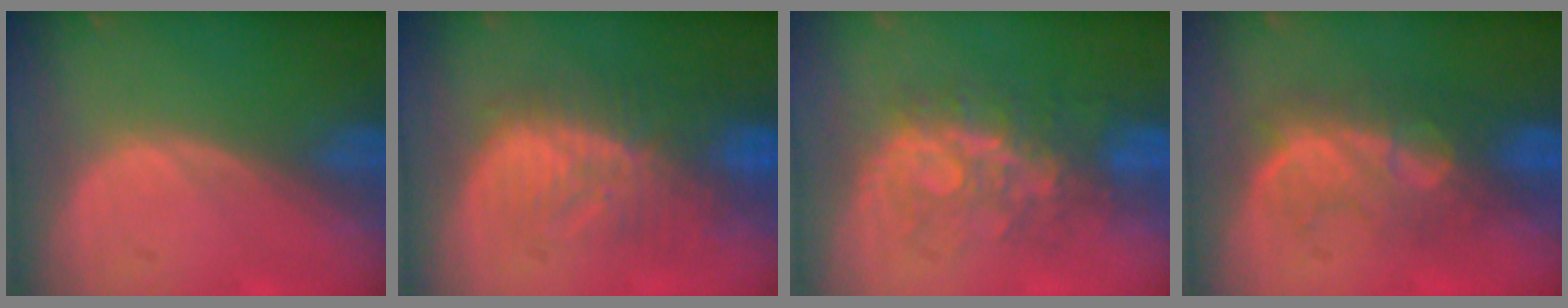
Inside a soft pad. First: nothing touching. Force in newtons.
{"total": 10.0, "press": 9.0, "slide": 4.2}
{"total": 7.6, "press": 7.5, "slide": 1.5}
{"total": 8.1, "press": 7.9, "slide": 1.7}